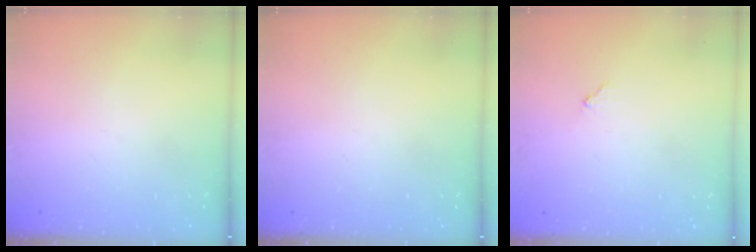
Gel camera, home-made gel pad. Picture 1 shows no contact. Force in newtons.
{"total": 0.0}
{"total": 4.8, "press": 4.7, "slide": 0.2}